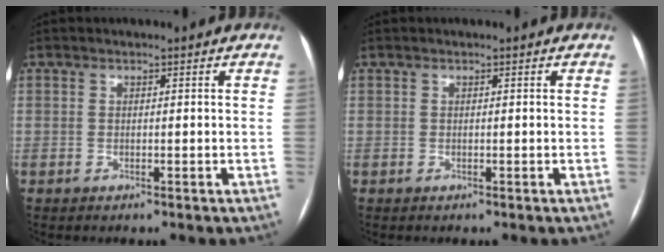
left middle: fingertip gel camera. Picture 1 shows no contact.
{"total": 0.0}